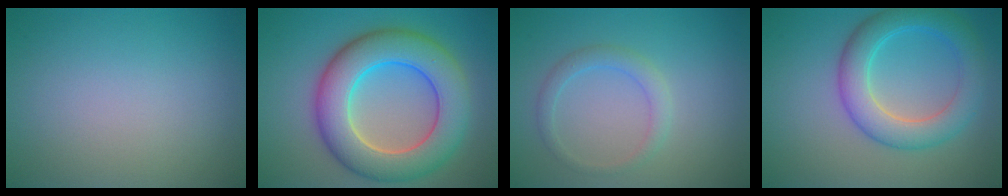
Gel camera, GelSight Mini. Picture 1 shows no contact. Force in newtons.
{"total": 9.8, "press": 9.8, "slide": 0.6}
{"total": 1.8, "press": 1.8, "slide": 0.0}
{"total": 5.6, "press": 5.6, "slide": 0.1}